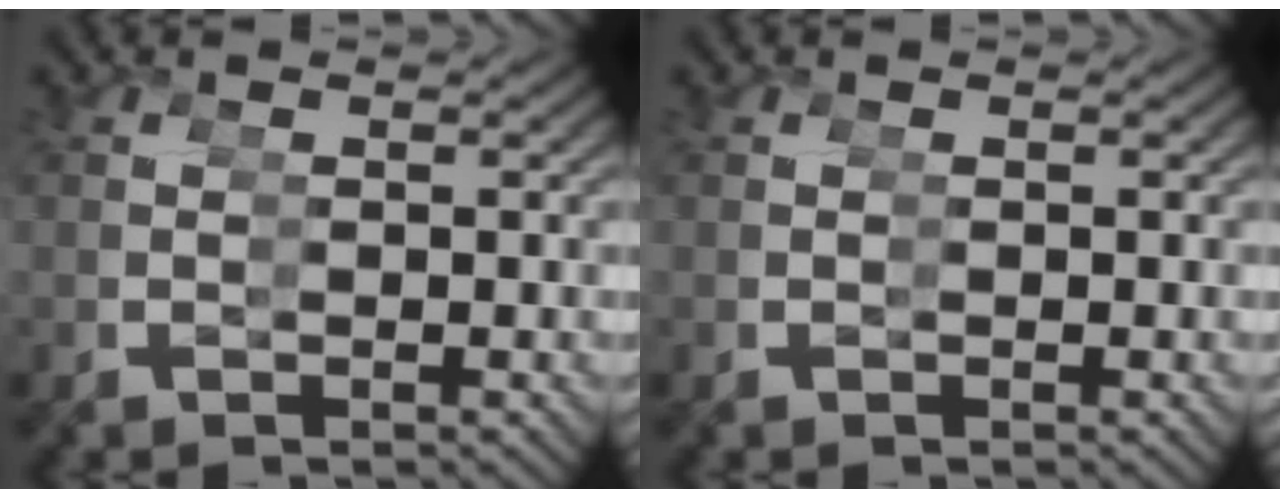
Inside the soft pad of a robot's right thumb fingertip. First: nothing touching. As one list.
[{"total": 0.0}]